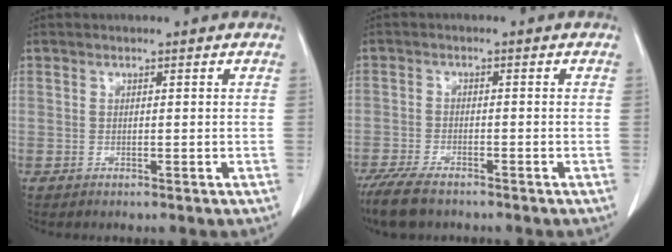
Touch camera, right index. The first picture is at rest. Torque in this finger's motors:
{"motor_torque": [0.50, -0.52, 0.23, 0.07]}